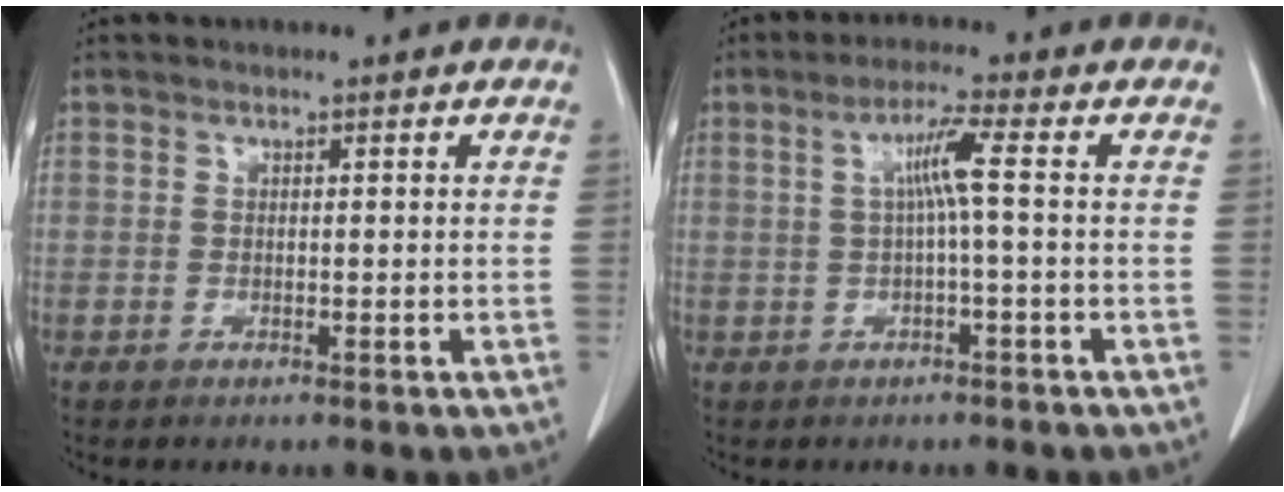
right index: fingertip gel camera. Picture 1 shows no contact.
{"total": 4.5, "force": [0.4, -0.6, 4.4], "torque": [-0.082, 0.011, 0.009]}